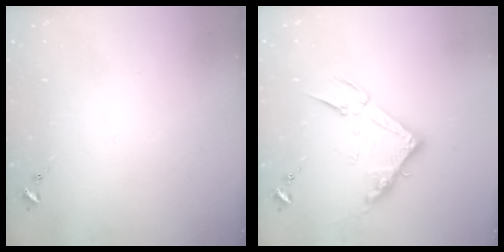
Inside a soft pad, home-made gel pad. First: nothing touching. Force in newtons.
{"total": 13.8, "press": 13.8, "slide": 0.8}